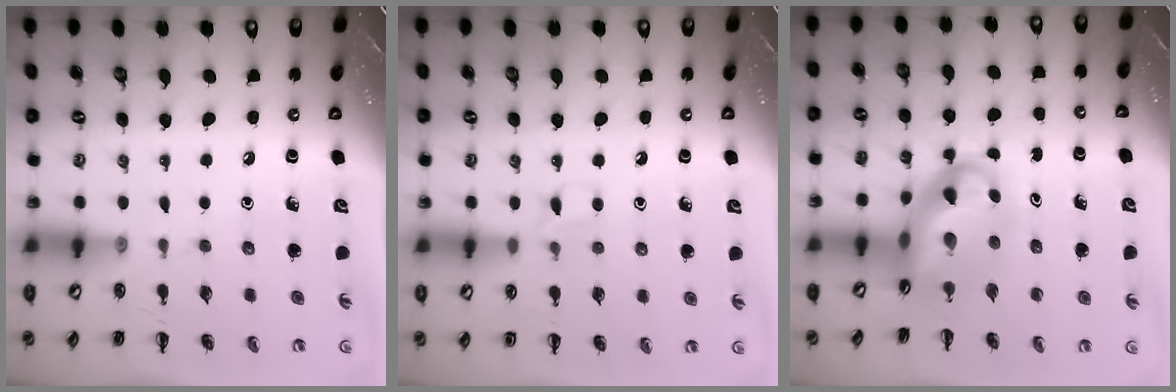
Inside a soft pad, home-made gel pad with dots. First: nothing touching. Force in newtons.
{"total": 3.9, "press": 3.7, "slide": 1.2}
{"total": 7.3, "press": 6.9, "slide": 2.3}